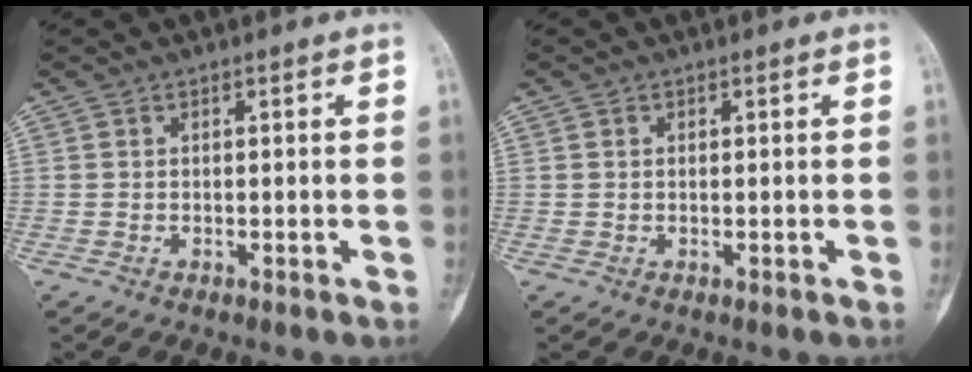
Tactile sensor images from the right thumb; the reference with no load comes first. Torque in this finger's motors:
{"motor_torque": [0.05, 0.02, -0.08, -0.04, -0.01]}